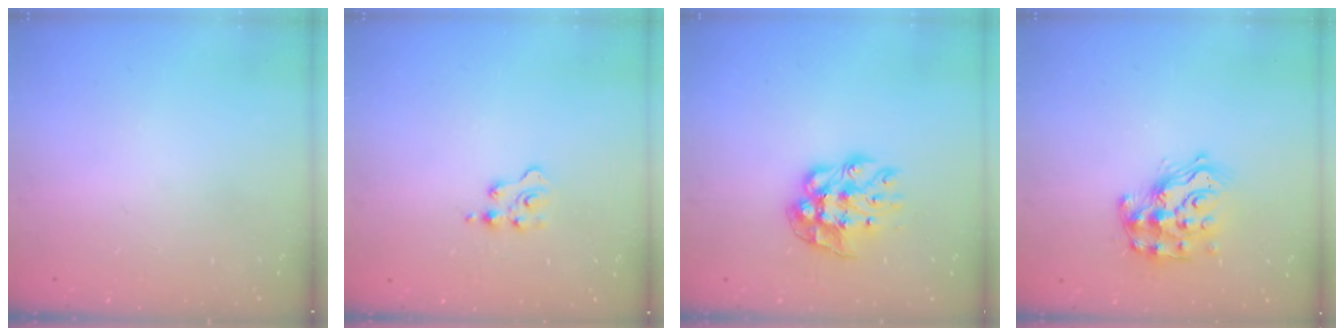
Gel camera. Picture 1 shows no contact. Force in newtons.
{"total": 2.9, "press": 2.9, "slide": 0.4}
{"total": 11.0, "press": 11.0, "slide": 1.0}
{"total": 13.9, "press": 13.8, "slide": 1.0}